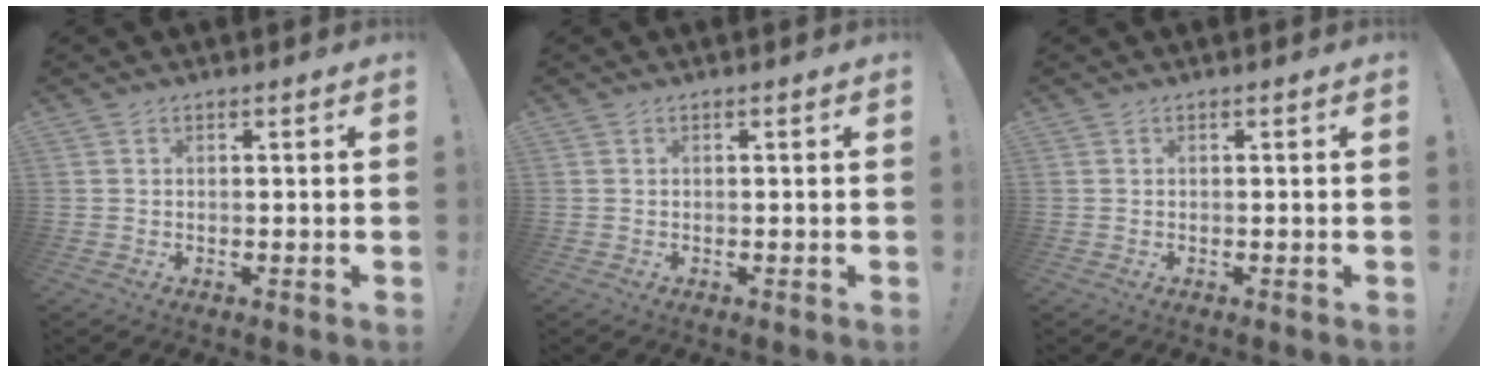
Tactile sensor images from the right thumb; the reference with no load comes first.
{"total": 0.0}
{"total": 0.0}